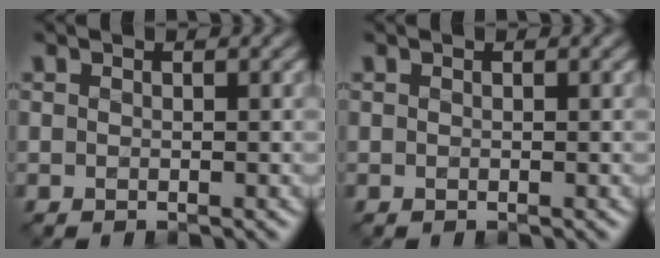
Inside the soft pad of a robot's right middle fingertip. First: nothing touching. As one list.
[{"total": 0.0}]